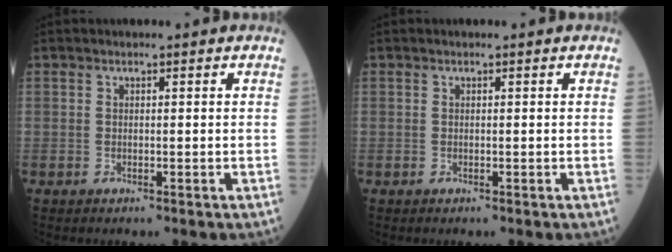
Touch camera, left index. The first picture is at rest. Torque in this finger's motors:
{"motor_torque": [-0.17, 0.21, -0.01, -0.01]}